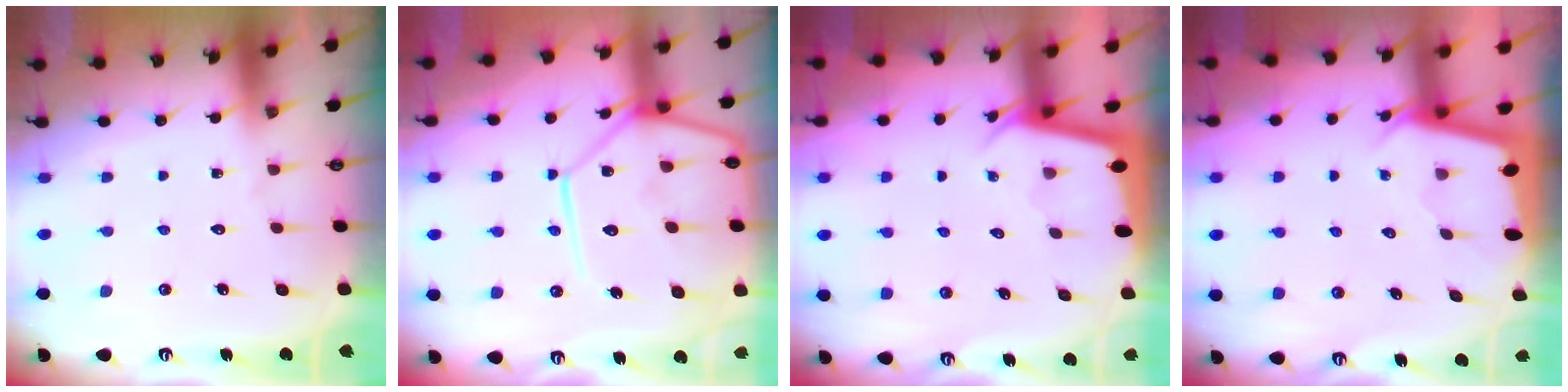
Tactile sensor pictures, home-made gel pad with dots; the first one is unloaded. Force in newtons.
{"total": 17.1, "press": 17.0, "slide": 2.4}
{"total": 2.1, "press": 2.1, "slide": 0.1}
{"total": 1.9, "press": 1.9, "slide": 0.3}